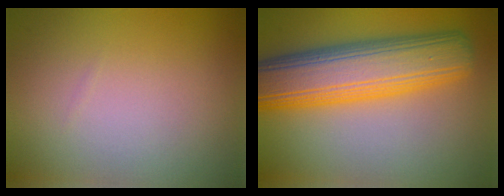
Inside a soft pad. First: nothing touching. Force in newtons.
{"total": 10.3, "press": 10.3, "slide": 0.5}